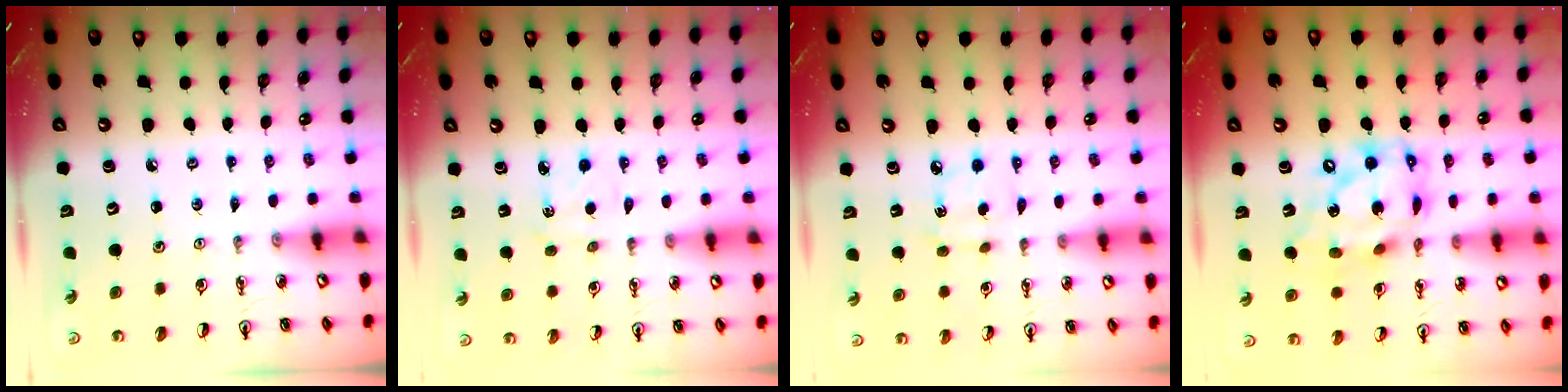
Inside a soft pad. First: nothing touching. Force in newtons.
{"total": 4.2, "press": 4.1, "slide": 0.5}
{"total": 7.5, "press": 7.5, "slide": 0.6}
{"total": 16.0, "press": 16.0, "slide": 1.4}